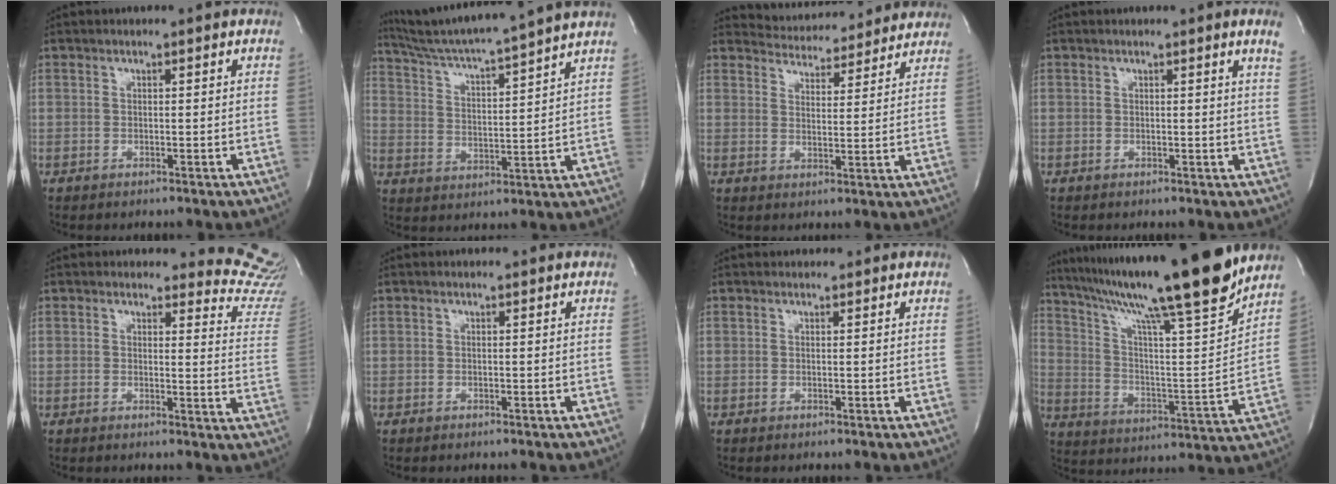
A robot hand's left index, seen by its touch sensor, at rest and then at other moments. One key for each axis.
{"total": 17.6, "fx": 15.8, "fy": -2.2, "fz": 7.3, "tx": -0.131, "ty": -0.020, "tz": 0.237}
{"total": 12.0, "fx": 11.6, "fy": 2.9, "fz": 1.4, "tx": -0.012, "ty": 0.007, "tz": 0.145}
{"total": 2.3, "fx": 1.8, "fy": -0.7, "fz": 1.3, "tx": -0.025, "ty": -0.014, "tz": 0.012}
{"total": 11.1, "fx": 11.0, "fy": 1.5, "fz": -0.1, "tx": 0.040, "ty": -0.121, "tz": 0.073}
{"total": 0.5, "fx": 0.5, "fy": 0.1, "fz": 0.0, "tx": -0.009, "ty": -0.001, "tz": 0.000}
{"total": 1.4, "fx": 1.3, "fy": 0.6, "fz": 0.0, "tx": -0.008, "ty": 0.010, "tz": 0.014}
{"total": 24.6, "fx": 19.8, "fy": -0.3, "fz": 14.6, "tx": -0.250, "ty": -0.026, "tz": 0.307}